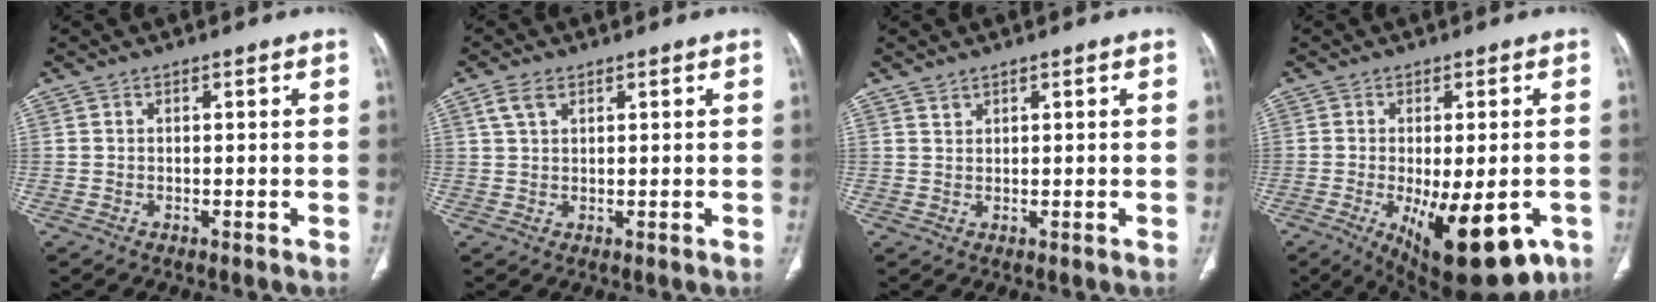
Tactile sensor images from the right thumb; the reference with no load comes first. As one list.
[{"total": 3.2, "force": [1.7, 1.8, 2.1], "torque": [-0.043, 0.004, 0.040]}, {"total": 1.0, "force": [1.0, 0.3, 0.2], "torque": [0.002, -0.006, 0.019]}, {"total": 17.2, "force": [-6.7, 6.9, 14.3], "torque": [-0.171, -0.010, -0.079]}]